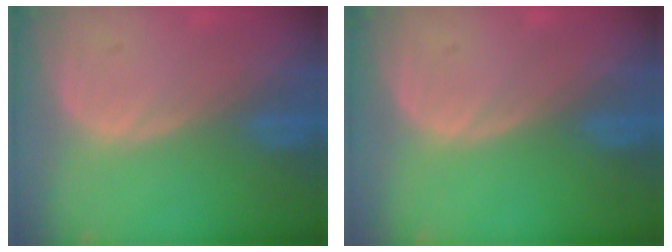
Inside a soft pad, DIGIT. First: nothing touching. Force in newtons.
{"total": 0.0}